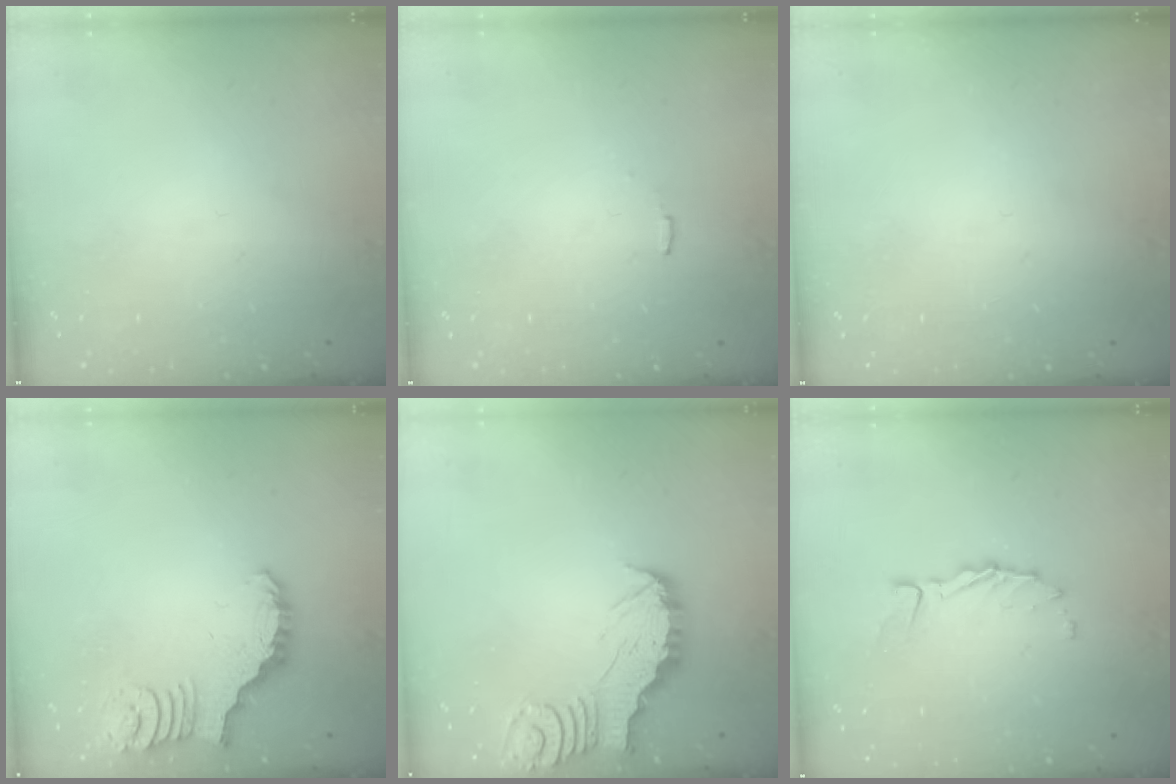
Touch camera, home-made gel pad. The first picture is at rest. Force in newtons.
{"total": 4.4, "press": 4.4, "slide": 0.4}
{"total": 1.5, "press": 1.5, "slide": 0.1}
{"total": 2.5, "press": 2.5, "slide": 0.5}
{"total": 2.5, "press": 2.5, "slide": 0.1}
{"total": 5.2, "press": 5.2, "slide": 0.2}